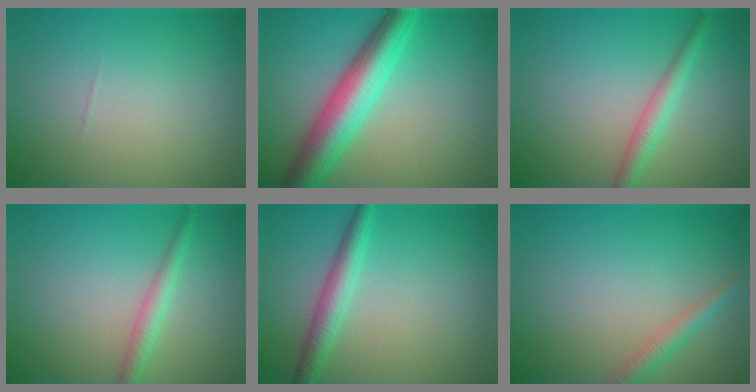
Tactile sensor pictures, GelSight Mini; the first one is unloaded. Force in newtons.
{"total": 6.9, "press": 6.9, "slide": 0.1}
{"total": 2.5, "press": 2.5, "slide": 0.0}
{"total": 2.0, "press": 2.0, "slide": 0.0}
{"total": 2.8, "press": 2.8, "slide": 0.0}
{"total": 1.8, "press": 1.8, "slide": 0.1}